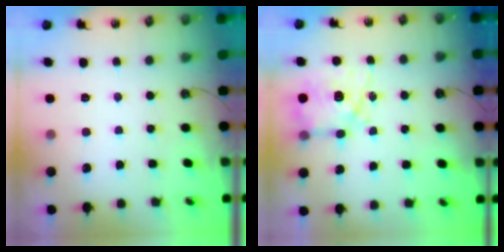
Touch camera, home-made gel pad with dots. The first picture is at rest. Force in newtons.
{"total": 8.3, "press": 8.3, "slide": 0.5}